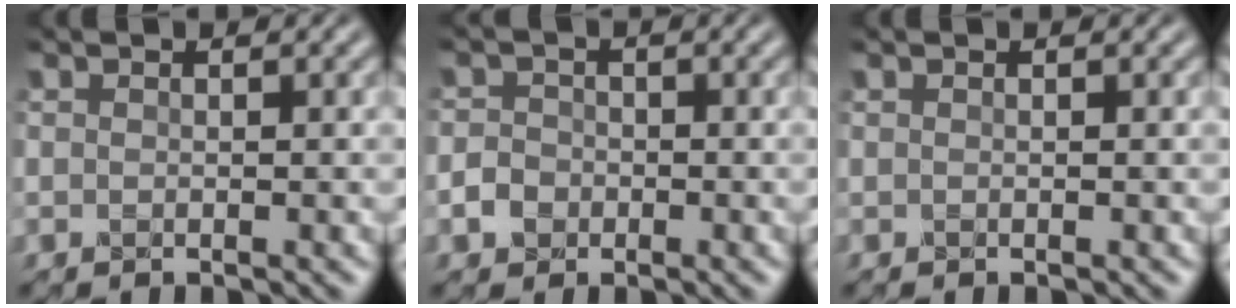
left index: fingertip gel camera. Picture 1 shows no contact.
{"total": 2.1, "force": [-0.9, 1.8, 0.7], "torque": [-0.007, 0.000, -0.023]}
{"total": 0.0}